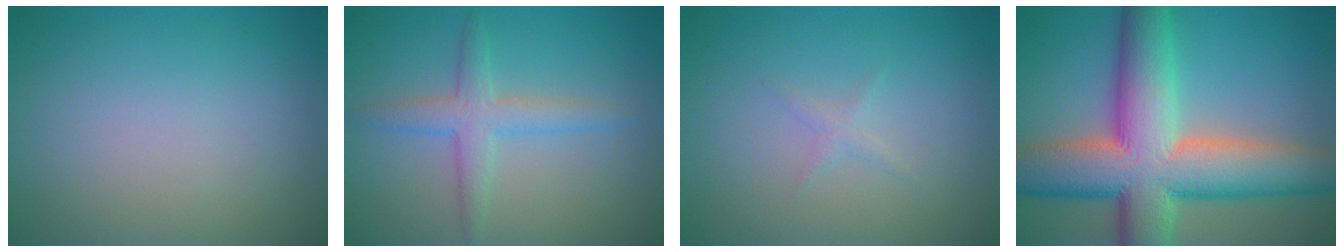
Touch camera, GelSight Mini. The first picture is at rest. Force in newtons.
{"total": 3.0, "press": 3.0, "slide": 0.1}
{"total": 0.7, "press": 0.7, "slide": 0.0}
{"total": 13.7, "press": 13.7, "slide": 0.6}